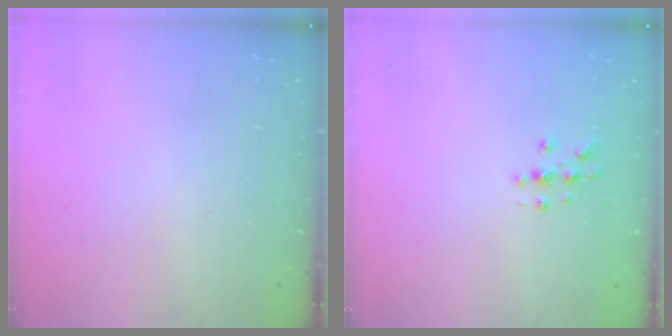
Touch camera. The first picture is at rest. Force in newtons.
{"total": 3.0, "press": 3.0, "slide": 0.3}